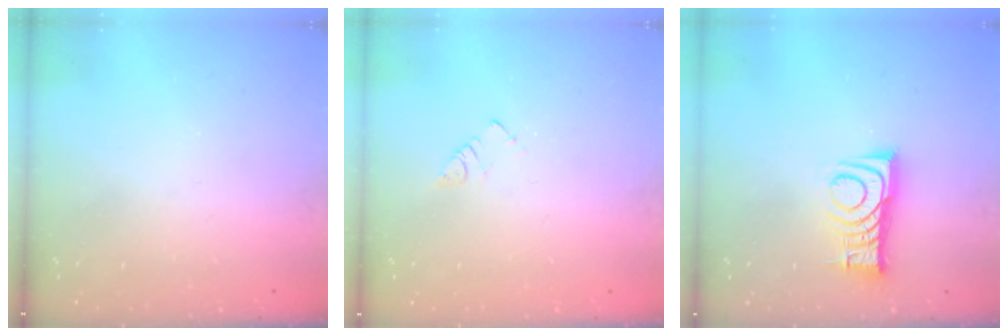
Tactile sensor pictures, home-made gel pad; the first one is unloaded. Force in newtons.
{"total": 2.3, "press": 2.3, "slide": 0.4}
{"total": 10.1, "press": 10.1, "slide": 0.3}